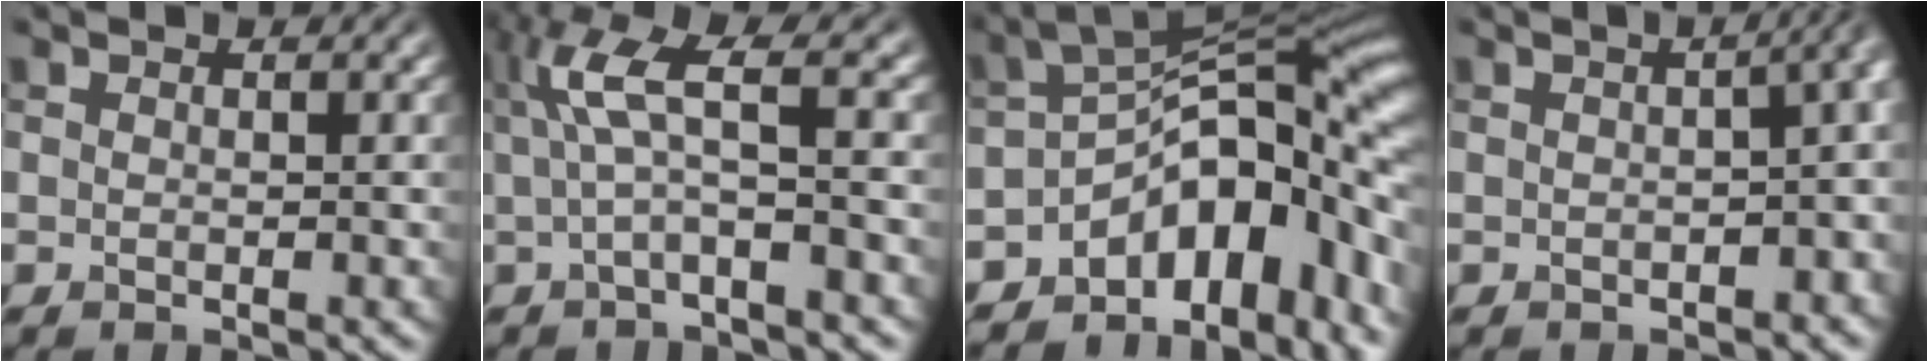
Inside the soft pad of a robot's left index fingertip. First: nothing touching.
{"total": 4.6, "force": [0.8, 0.7, 4.5], "torque": [-0.099, 0.011, 0.014]}
{"total": 13.5, "force": [-5.6, 7.4, 9.9], "torque": [-0.125, 0.005, -0.089]}
{"total": 8.8, "force": [-0.2, 4.4, 7.7], "torque": [-0.015, 0.022, -0.014]}